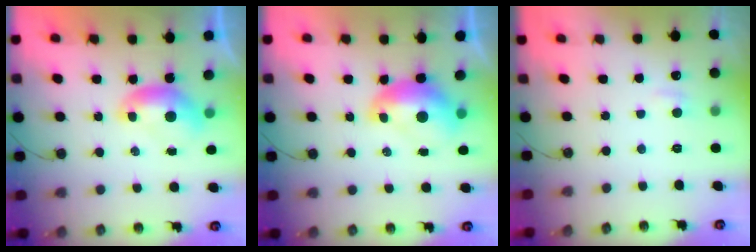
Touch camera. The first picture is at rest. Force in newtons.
{"total": 2.4, "press": 2.3, "slide": 0.7}
{"total": 1.5, "press": 1.4, "slide": 0.5}